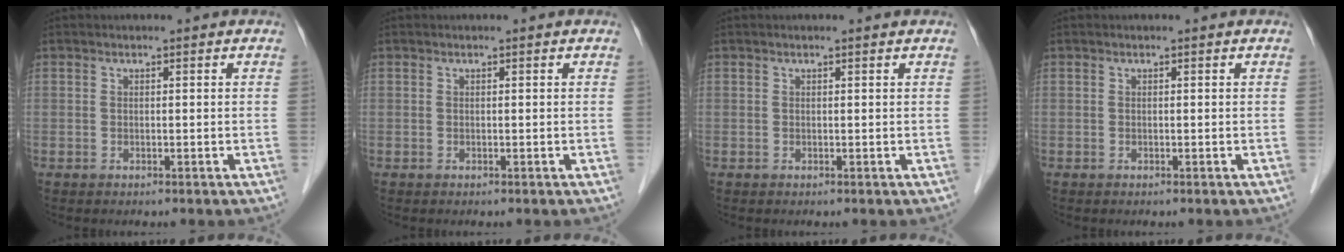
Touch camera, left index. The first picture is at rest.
{"total": 0.0}
{"total": 0.5, "force": [0.5, 0.0, 0.2], "torque": [-0.009, 0.002, 0.007]}
{"total": 0.0}